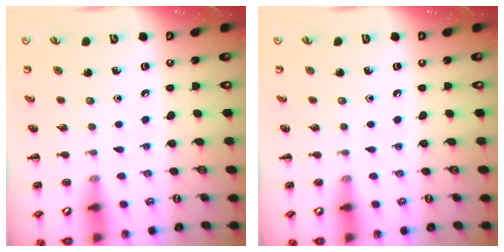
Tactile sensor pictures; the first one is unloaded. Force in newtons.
{"total": 0.0}